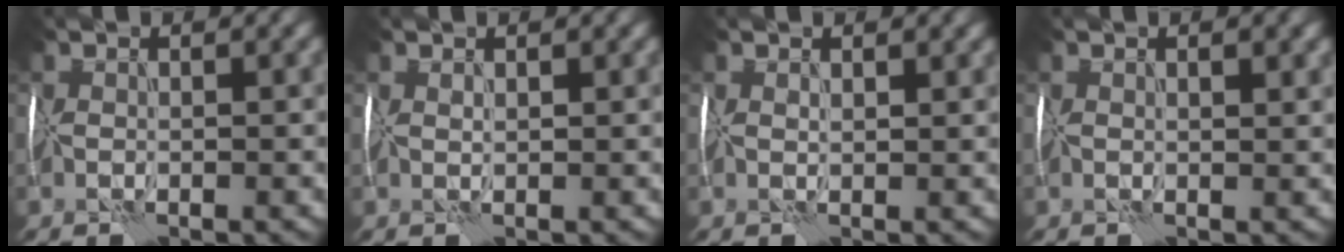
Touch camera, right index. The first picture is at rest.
{"total": 0.7, "force": [0.5, 0.2, 0.4], "torque": [-0.011, 0.002, 0.010]}
{"total": 1.1, "force": [0.7, 0.5, 0.7], "torque": [-0.008, 0.002, 0.016]}
{"total": 1.7, "force": [0.9, 0.4, 1.4], "torque": [-0.016, 0.003, 0.016]}